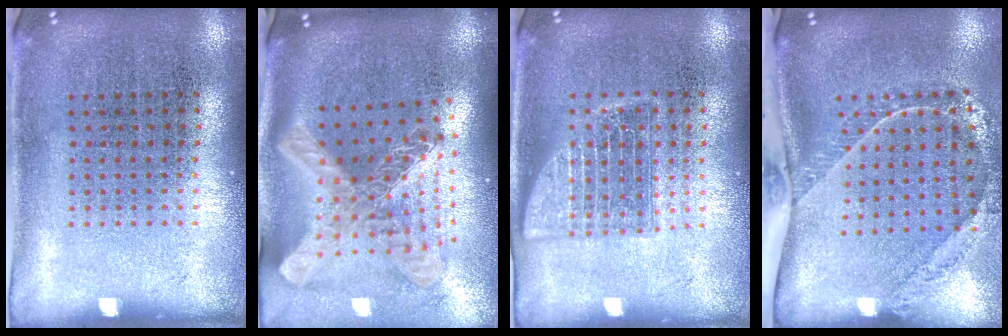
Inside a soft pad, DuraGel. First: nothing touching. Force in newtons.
{"total": 3.0, "press": 2.1, "slide": 2.2}
{"total": 2.3, "press": 2.3, "slide": 0.3}
{"total": 2.1, "press": 1.6, "slide": 1.3}